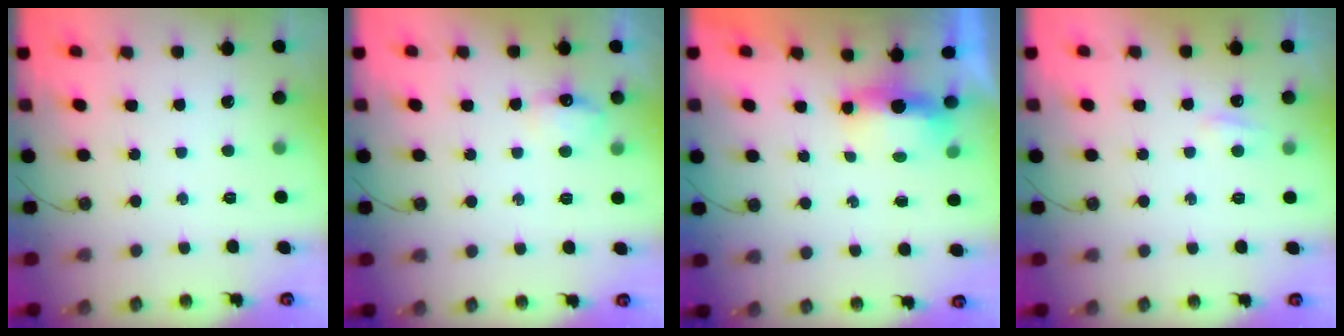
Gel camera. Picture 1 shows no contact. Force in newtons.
{"total": 7.6, "press": 7.6, "slide": 1.0}
{"total": 5.9, "press": 5.4, "slide": 2.4}
{"total": 3.3, "press": 3.2, "slide": 0.6}